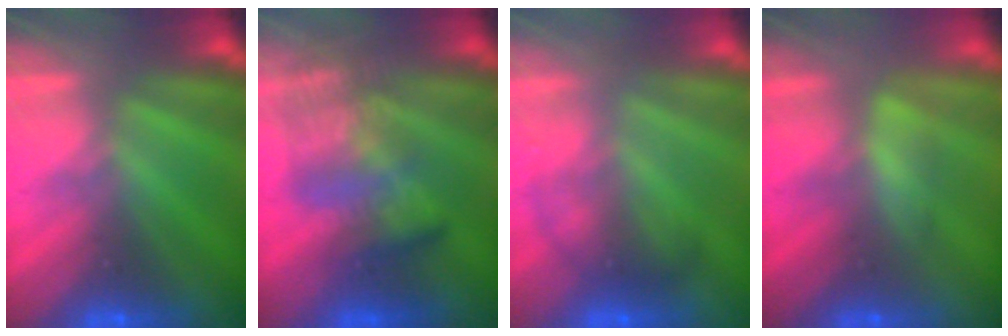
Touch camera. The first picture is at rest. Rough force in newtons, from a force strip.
{"total": 3.8}
{"total": 2.0}
{"total": 2.5}